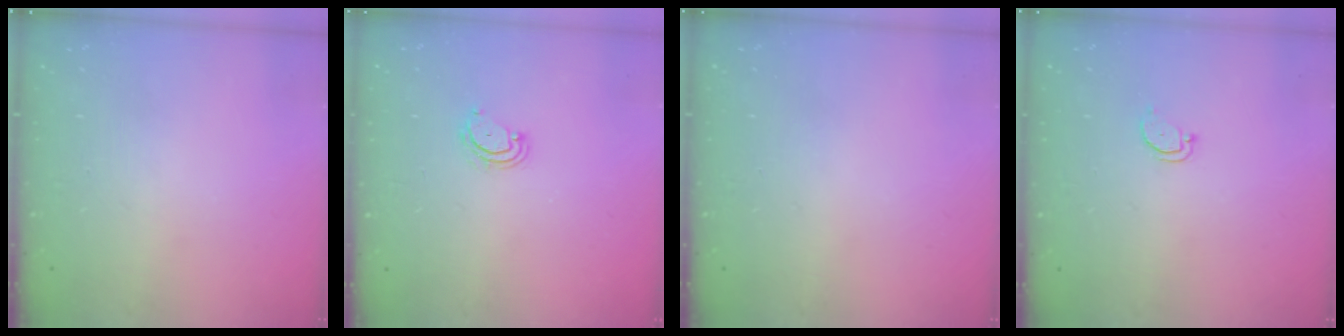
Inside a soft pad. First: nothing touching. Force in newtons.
{"total": 4.0, "press": 4.0, "slide": 0.3}
{"total": 0.0}
{"total": 2.2, "press": 2.2, "slide": 0.2}